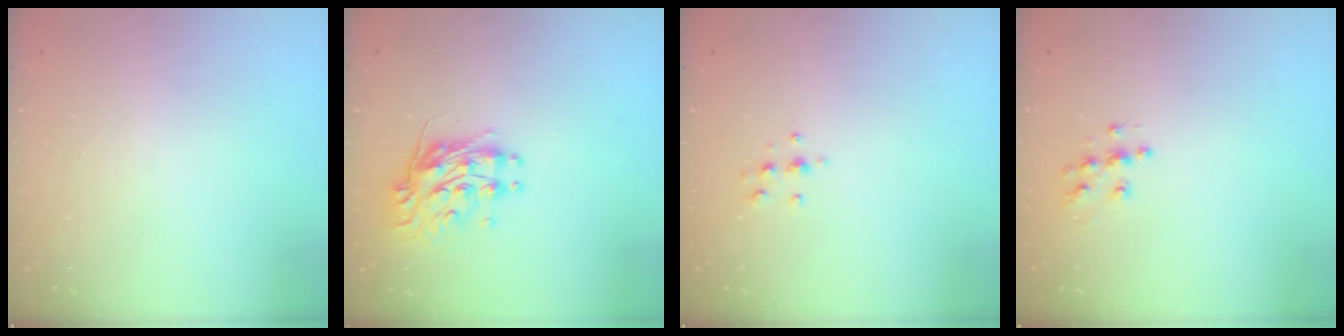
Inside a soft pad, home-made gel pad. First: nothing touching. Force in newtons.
{"total": 10.7, "press": 10.6, "slide": 0.7}
{"total": 6.1, "press": 6.0, "slide": 0.9}
{"total": 7.0, "press": 7.0, "slide": 0.3}